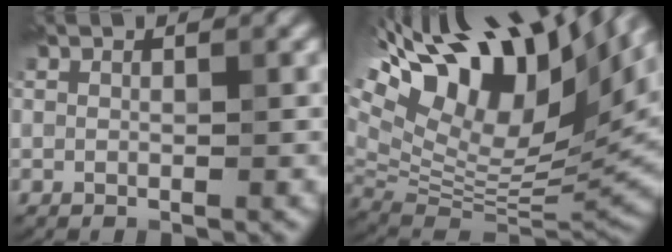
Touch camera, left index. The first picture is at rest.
{"total": 16.0, "force": [8.9, 5.4, 12.1], "torque": [-0.227, 0.037, 0.172]}